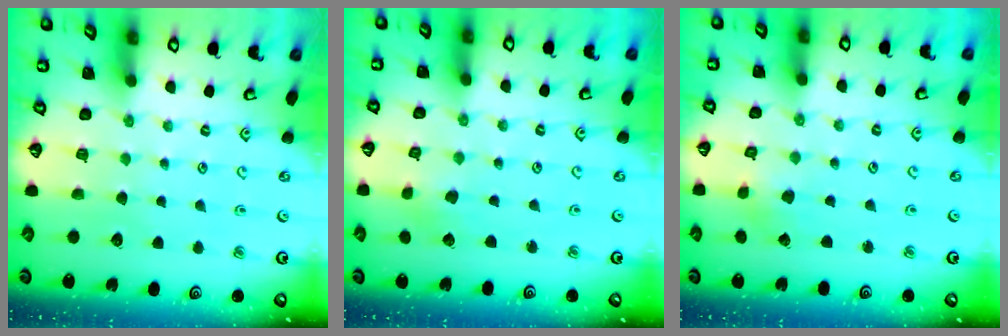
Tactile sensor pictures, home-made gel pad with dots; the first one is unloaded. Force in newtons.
{"total": 1.4, "press": 1.4, "slide": 0.1}
{"total": 1.2, "press": 1.2, "slide": 0.1}